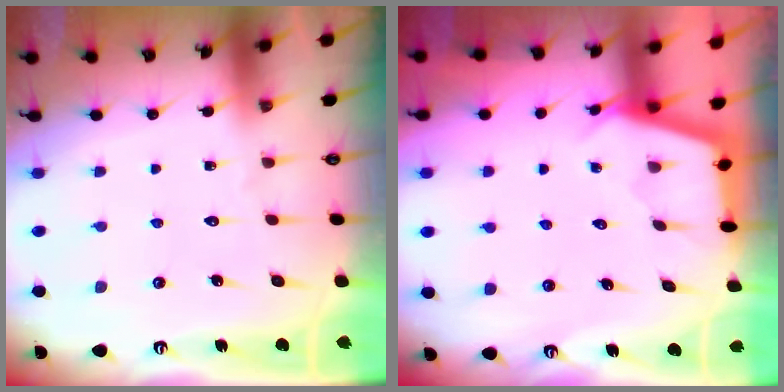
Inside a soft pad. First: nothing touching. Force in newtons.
{"total": 2.7, "press": 2.7, "slide": 0.3}